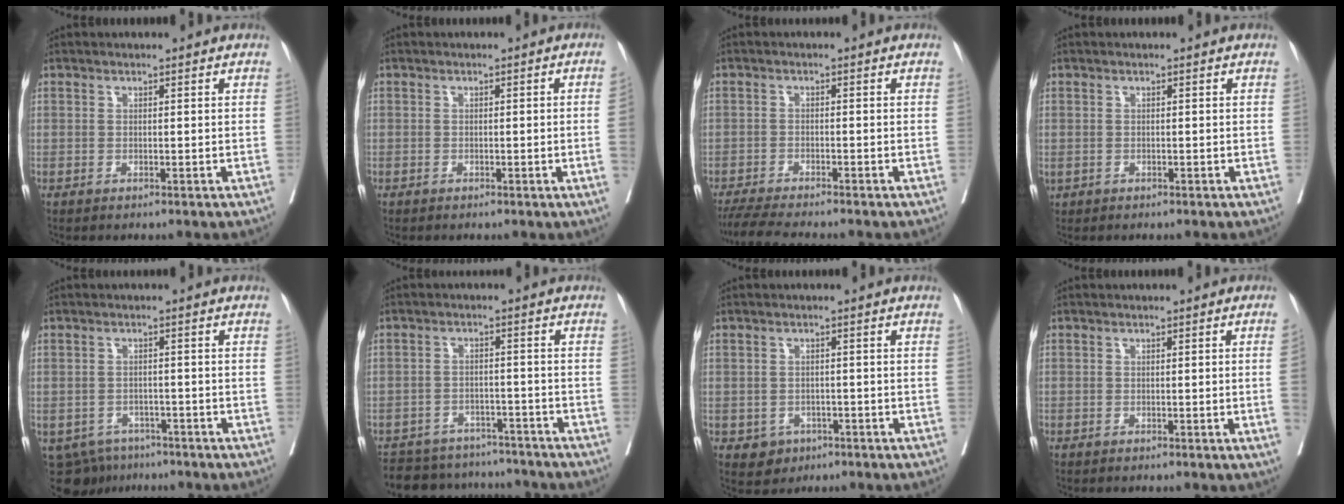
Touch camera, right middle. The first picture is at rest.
{"total": 2.2, "force": [-0.6, -0.7, 2.1], "torque": [-0.033, 0.000, -0.006]}
{"total": 7.1, "force": [-6.4, -0.3, 3.1], "torque": [-0.050, -0.021, -0.108]}
{"total": 1.0, "force": [-0.5, 0.6, 0.6], "torque": [-0.019, 0.002, -0.003]}
{"total": 8.2, "force": [-6.2, 5.1, 1.7], "torque": [-0.038, -0.003, -0.085]}
{"total": 14.3, "force": [-13.1, 4.7, 3.0], "torque": [-0.060, 0.014, -0.172]}
{"total": 3.2, "force": [-1.6, 2.7, 0.8], "torque": [-0.010, 0.005, -0.017]}
{"total": 1.7, "force": [-0.5, -0.6, 1.5], "torque": [-0.020, -0.003, -0.009]}